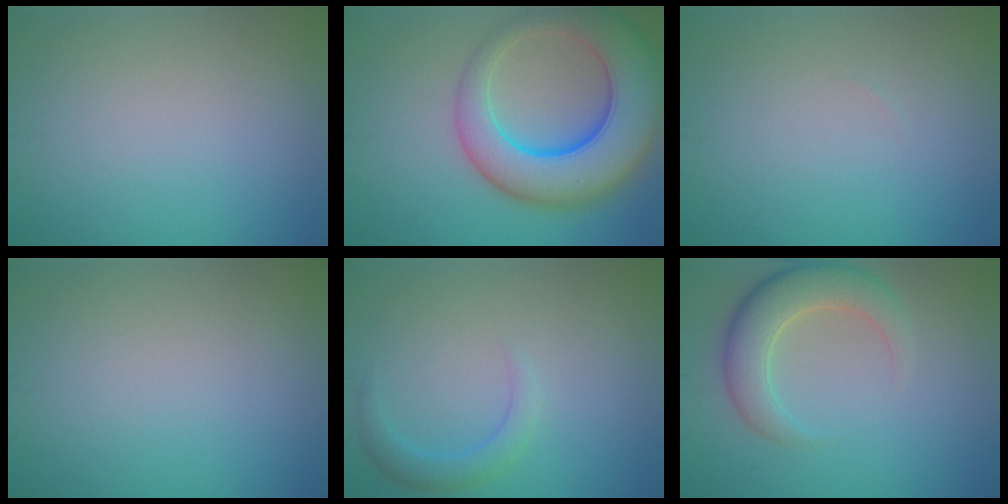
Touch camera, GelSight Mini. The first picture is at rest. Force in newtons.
{"total": 10.9, "press": 10.9, "slide": 0.7}
{"total": 0.0}
{"total": 0.0}
{"total": 2.1, "press": 2.1, "slide": 0.1}
{"total": 5.2, "press": 5.2, "slide": 0.3}